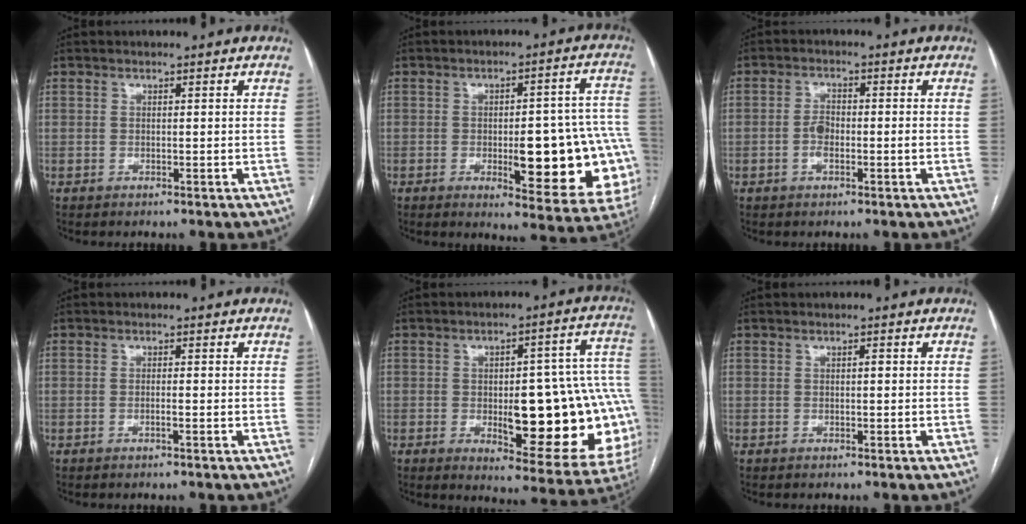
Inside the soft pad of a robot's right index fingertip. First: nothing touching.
{"total": 19.3, "force": [-4.0, 5.5, 18.1], "torque": [-0.132, 0.027, -0.030]}
{"total": 3.2, "force": [-0.9, 1.3, 2.8], "torque": [-0.060, 0.003, -0.017]}
{"total": 0.8, "force": [-0.4, -0.1, 0.7], "torque": [-0.014, 0.000, -0.007]}
{"total": 23.4, "force": [-3.3, 7.0, 22.0], "torque": [-0.186, 0.031, -0.019]}
{"total": 0.6, "force": [0.1, 0.2, 0.5], "torque": [-0.009, 0.002, 0.000]}